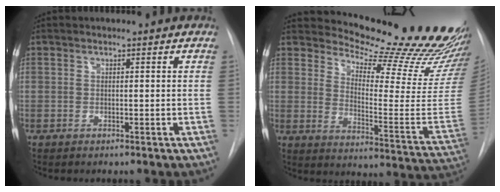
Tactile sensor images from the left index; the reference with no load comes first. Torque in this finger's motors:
{"motor_torque": [1.10, -1.04, -0.03, -0.06]}